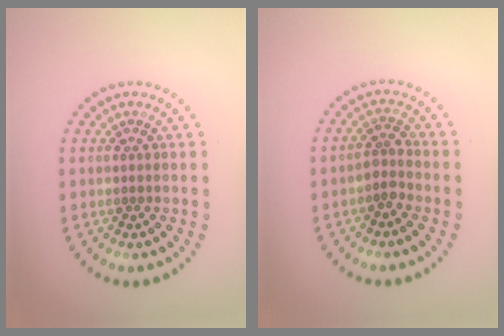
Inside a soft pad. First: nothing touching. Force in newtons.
{"total": 1.8, "press": 1.4, "slide": 1.0}